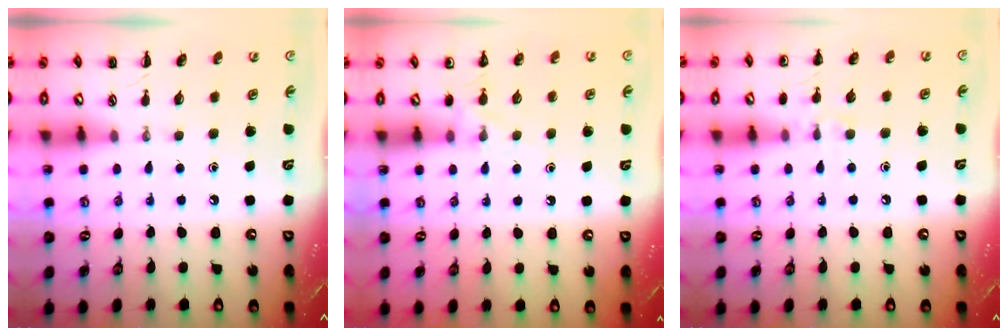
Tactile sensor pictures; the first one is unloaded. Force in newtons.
{"total": 6.8, "press": 6.3, "slide": 2.4}
{"total": 7.7, "press": 7.4, "slide": 2.0}